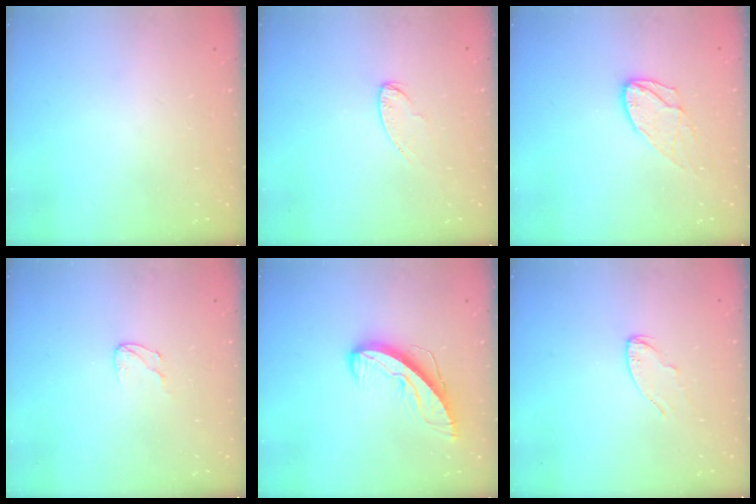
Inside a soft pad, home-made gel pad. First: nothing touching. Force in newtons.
{"total": 6.4, "press": 6.4, "slide": 0.6}
{"total": 9.0, "press": 9.0, "slide": 0.7}
{"total": 4.1, "press": 4.1, "slide": 0.3}
{"total": 9.2, "press": 9.2, "slide": 0.9}
{"total": 4.2, "press": 4.2, "slide": 0.5}